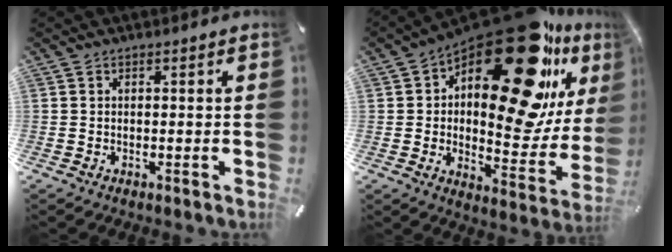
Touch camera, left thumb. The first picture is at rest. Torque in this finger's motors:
{"motor_torque": [1.78, 1.78, 2.00, -0.77, 0.65]}